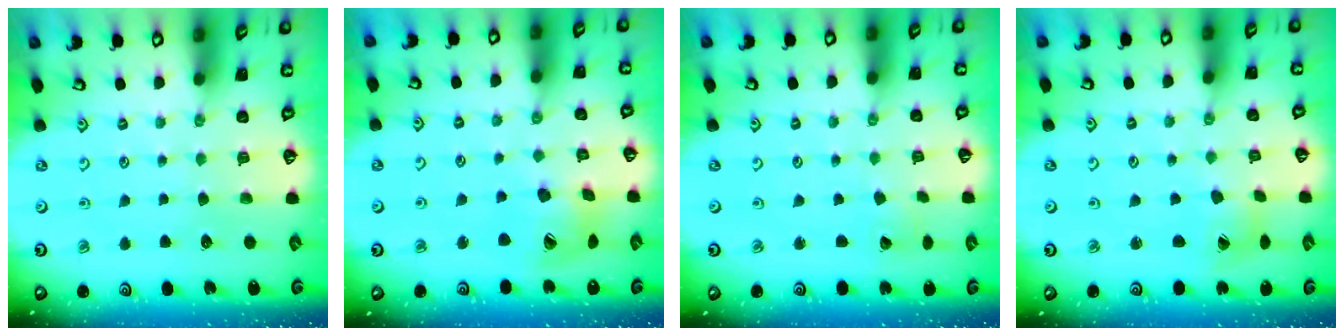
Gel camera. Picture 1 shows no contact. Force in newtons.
{"total": 15.8, "press": 15.7, "slide": 2.1}
{"total": 2.2, "press": 2.2, "slide": 0.2}
{"total": 4.2, "press": 4.1, "slide": 0.5}